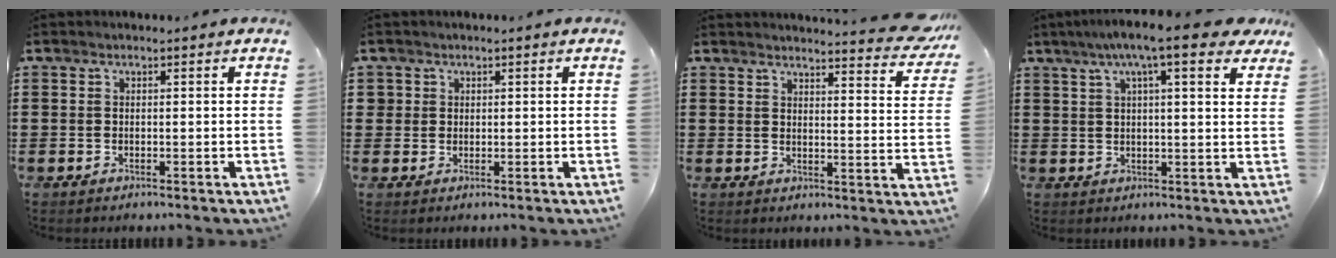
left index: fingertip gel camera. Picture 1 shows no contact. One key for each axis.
{"total": 1.4, "fx": 0.6, "fy": 1.2, "fz": 0.1, "tx": -0.007, "ty": 0.005, "tz": 0.013}
{"total": 4.4, "fx": 4.2, "fy": -0.4, "fz": 1.5, "tx": -0.029, "ty": -0.027, "tz": 0.070}
{"total": 8.9, "fx": 6.0, "fy": 1.3, "fz": 6.4, "tx": -0.124, "ty": -0.006, "tz": 0.102}